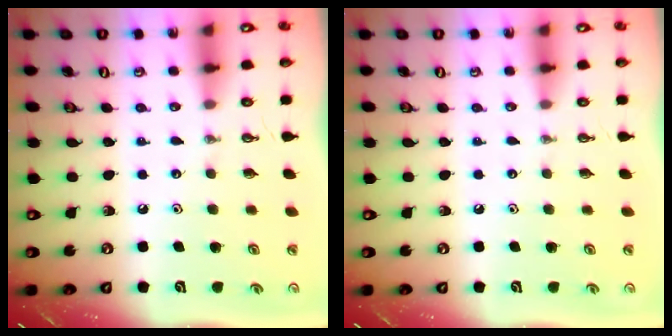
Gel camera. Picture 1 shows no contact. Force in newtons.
{"total": 0.0}